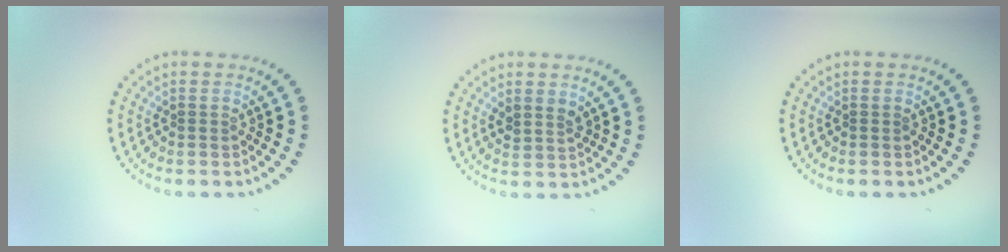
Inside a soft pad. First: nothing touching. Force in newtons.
{"total": 1.4, "press": 1.3, "slide": 0.7}
{"total": 0.0}